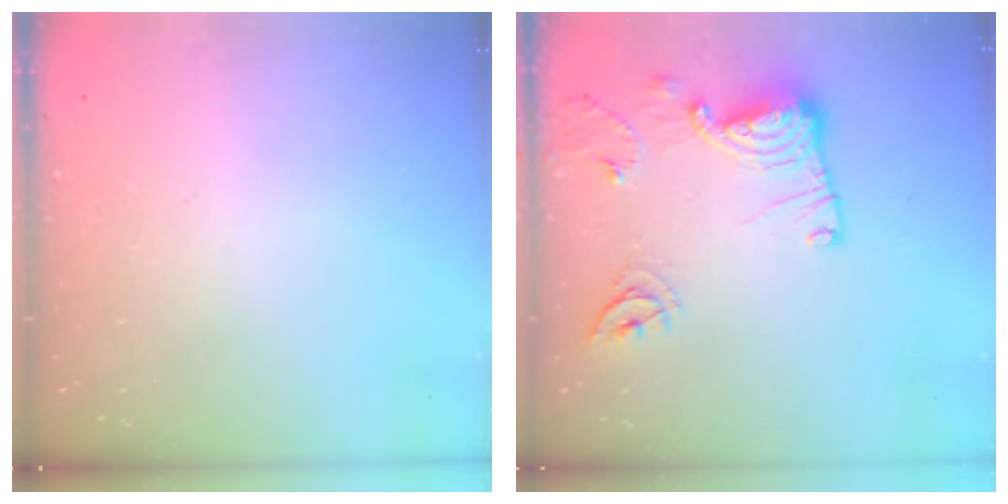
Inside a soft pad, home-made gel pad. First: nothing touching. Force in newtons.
{"total": 13.7, "press": 13.6, "slide": 1.4}